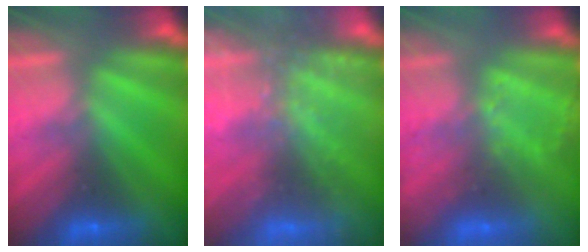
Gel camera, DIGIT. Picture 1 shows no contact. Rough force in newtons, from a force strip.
{"total": 7.7}
{"total": 3.1}